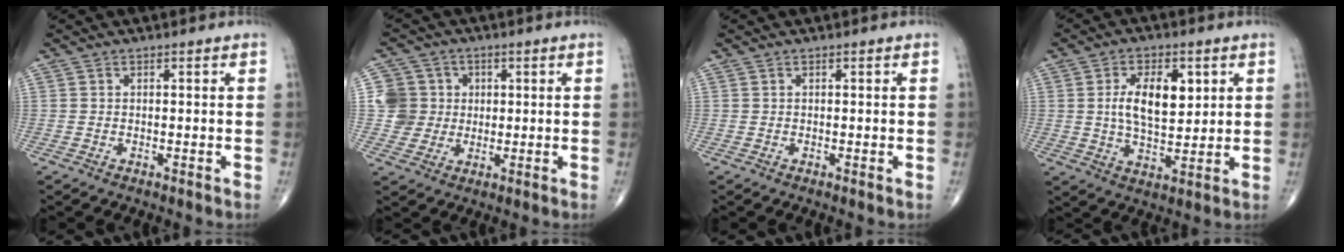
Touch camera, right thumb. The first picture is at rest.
{"total": 7.2, "force": [0.8, 7.1, 0.9], "torque": [0.018, 0.008, 0.011]}
{"total": 0.0}
{"total": 10.4, "force": [2.4, 5.5, 8.5], "torque": [-0.129, -0.012, 0.046]}